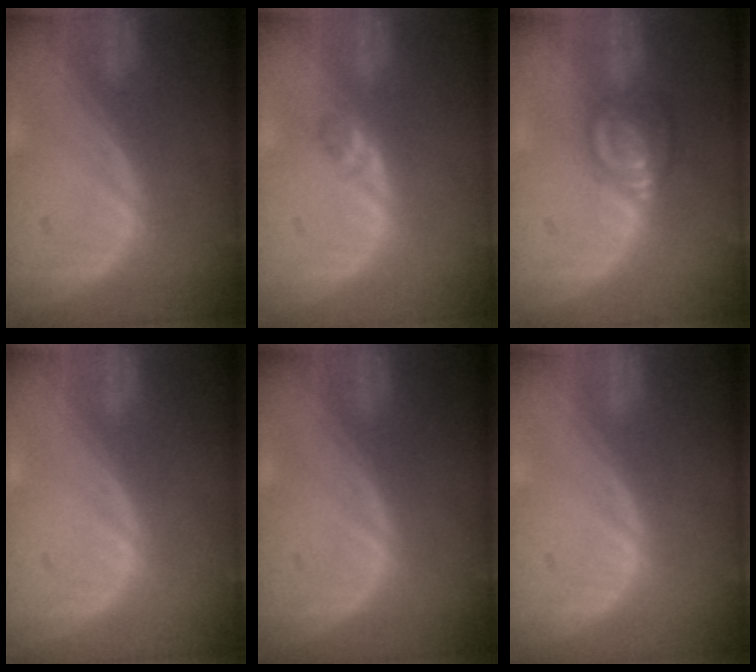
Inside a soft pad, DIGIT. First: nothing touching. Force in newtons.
{"total": 1.6, "press": 1.4, "slide": 0.8}
{"total": 6.5, "press": 5.7, "slide": 3.2}
{"total": 0.0}
{"total": 0.0}
{"total": 0.0}